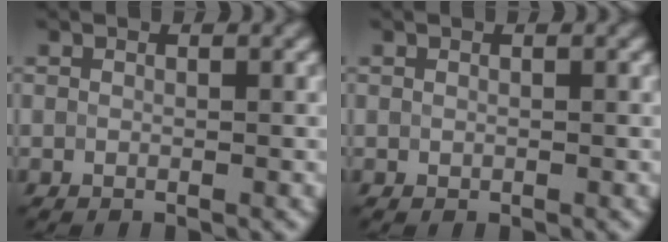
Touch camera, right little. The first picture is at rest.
{"total": 0.0}